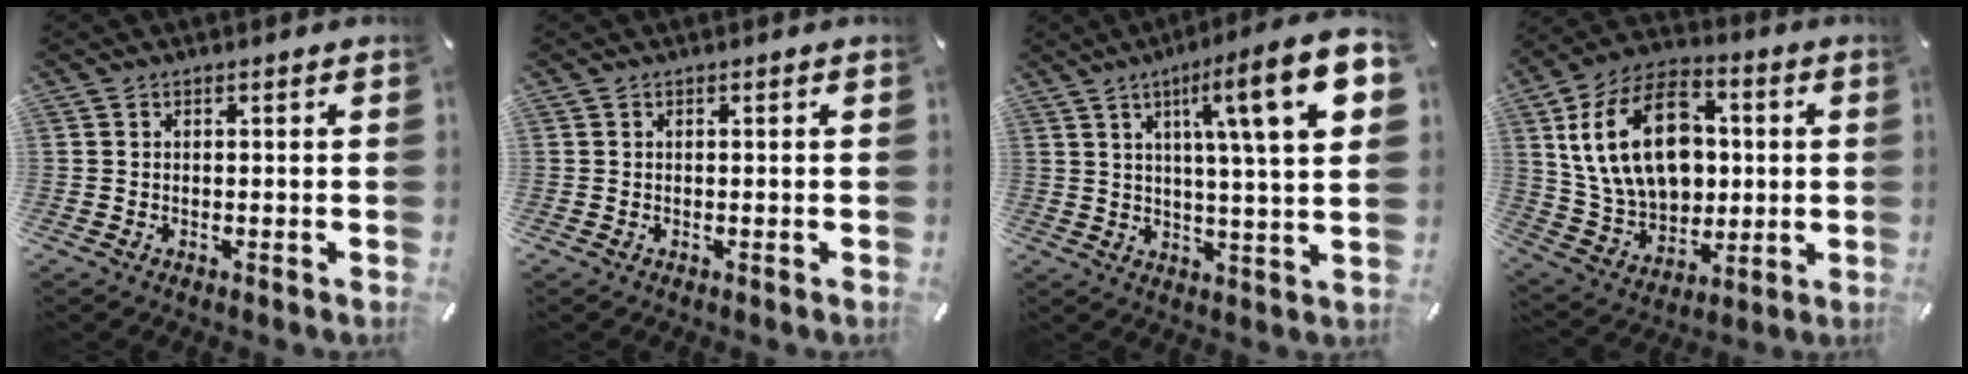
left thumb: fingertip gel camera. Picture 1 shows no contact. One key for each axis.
{"total": 0.0}
{"total": 17.6, "fx": 6.5, "fy": 2.3, "fz": 16.1, "tx": -0.245, "ty": -0.030, "tz": 0.084}
{"total": 21.9, "fx": 3.7, "fy": 16.0, "fz": 14.4, "tx": -0.280, "ty": -0.001, "tz": 0.067}